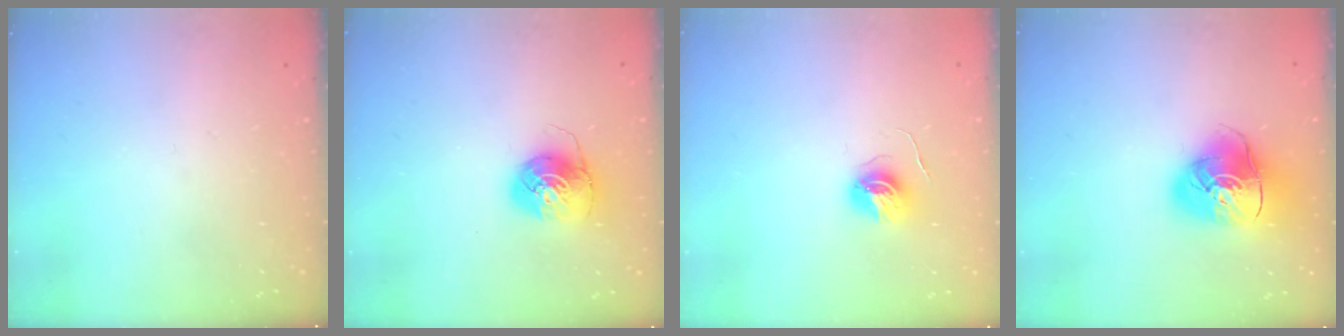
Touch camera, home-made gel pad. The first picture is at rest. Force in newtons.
{"total": 8.8, "press": 8.8, "slide": 0.3}
{"total": 5.9, "press": 5.9, "slide": 0.4}
{"total": 15.2, "press": 15.0, "slide": 2.2}